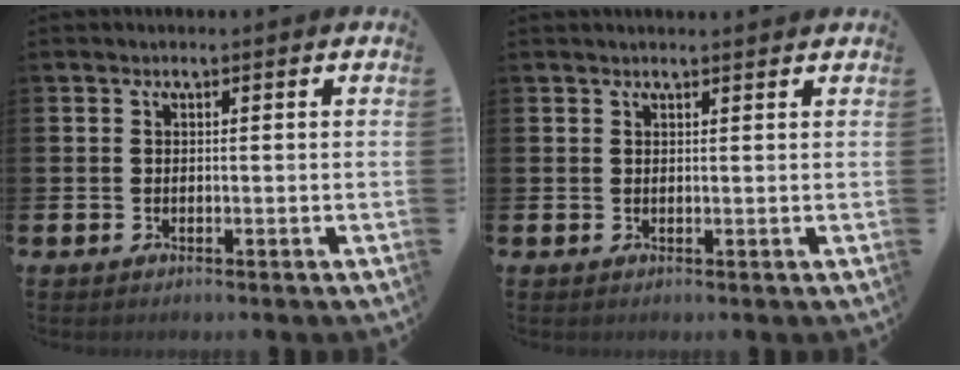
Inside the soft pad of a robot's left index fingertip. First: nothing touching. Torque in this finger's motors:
{"motor_torque": [0.91, -1.23, -0.16, -0.01]}